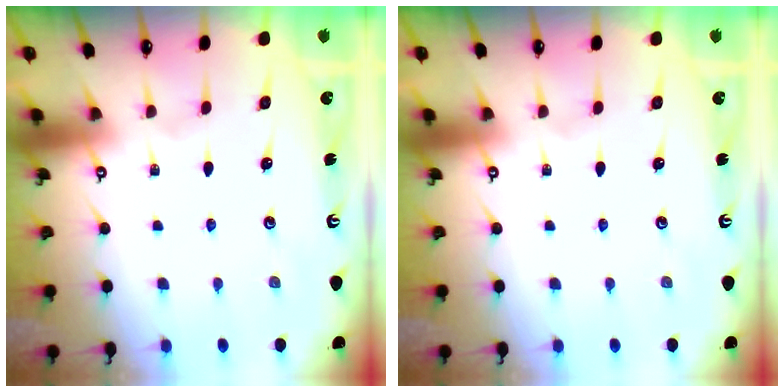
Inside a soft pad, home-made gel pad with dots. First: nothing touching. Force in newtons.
{"total": 0.0}